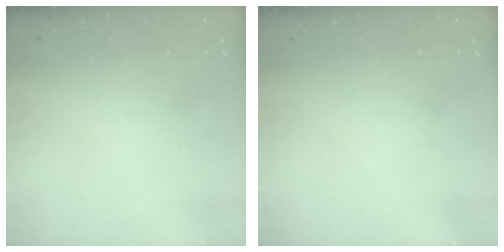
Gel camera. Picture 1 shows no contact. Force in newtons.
{"total": 0.0}